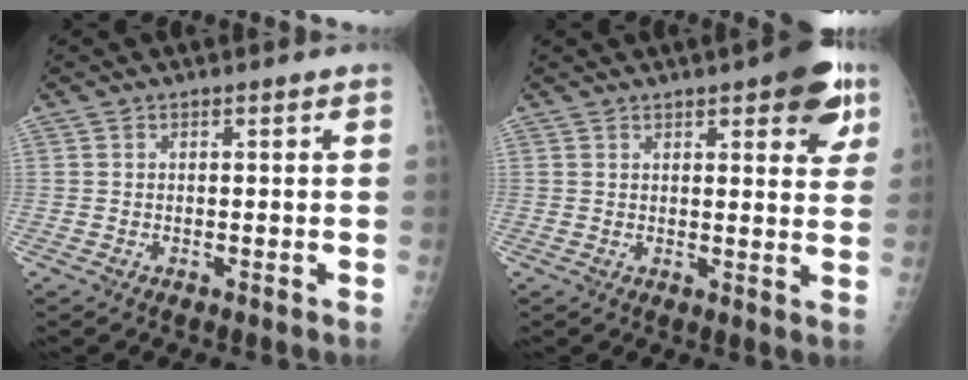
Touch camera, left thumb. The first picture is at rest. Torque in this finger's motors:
{"motor_torque": [1.24, 1.03, 0.76, -0.76, 0.03]}